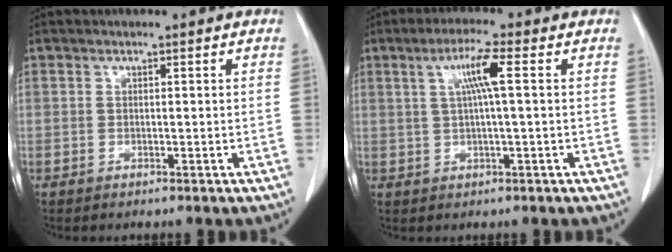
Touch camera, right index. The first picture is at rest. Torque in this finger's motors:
{"motor_torque": [0.74, 0.05, 0.12, 0.10]}